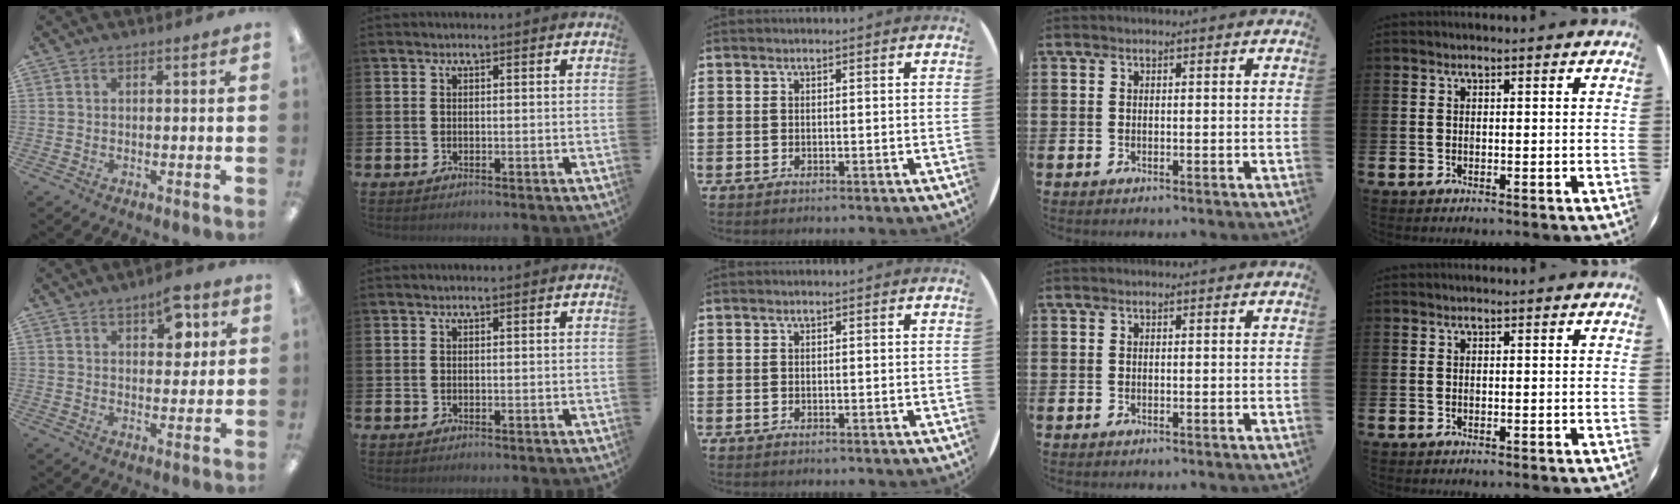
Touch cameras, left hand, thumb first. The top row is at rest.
{"thumb": {"total": 7.5, "force": [4.3, 4.0, 4.6], "torque": [-0.043, -0.020, 0.070]}}